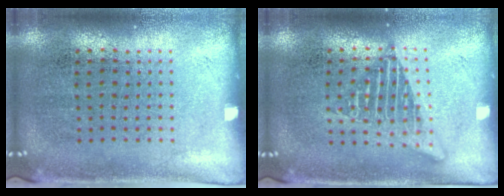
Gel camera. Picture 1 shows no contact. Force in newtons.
{"total": 2.6, "press": 2.6, "slide": 0.3}